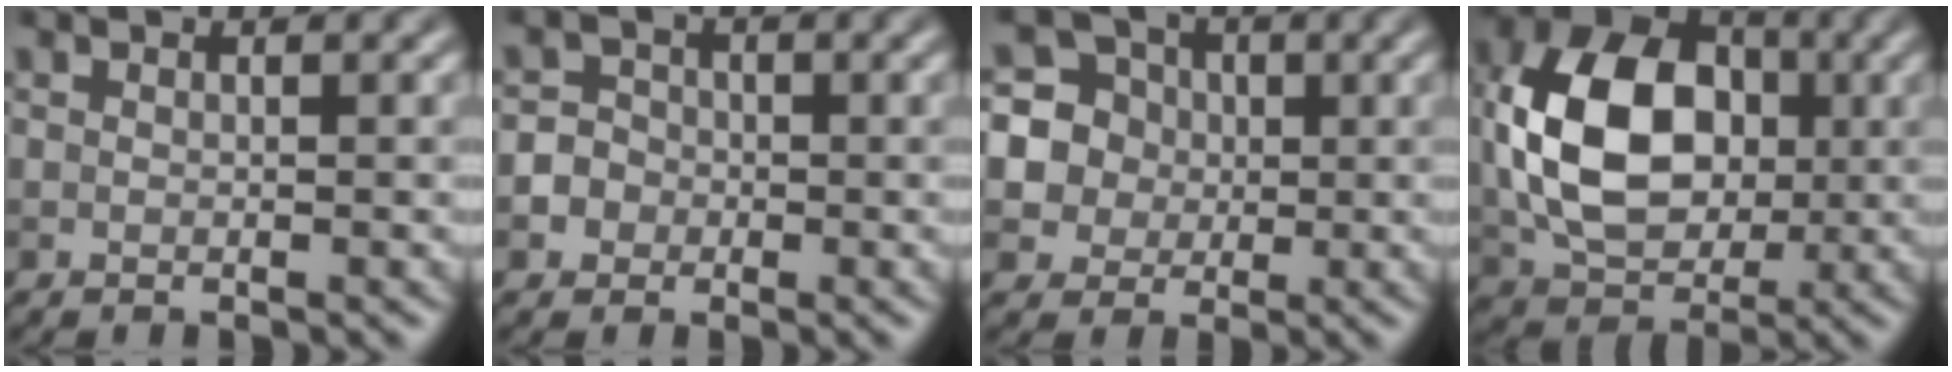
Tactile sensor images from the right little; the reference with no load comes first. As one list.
[{"total": 3.5, "force": [-1.2, 3.2, 0.7], "torque": [0.014, 0.007, -0.040]}, {"total": 9.4, "force": [1.9, 8.9, 2.5], "torque": [-0.081, 0.031, 0.035]}, {"total": 11.5, "force": [0.4, 8.1, 8.2], "torque": [-0.163, 0.007, 0.003]}]